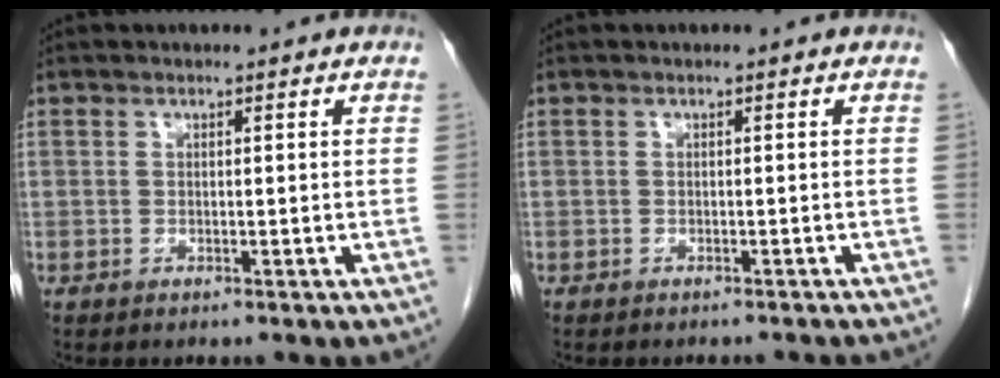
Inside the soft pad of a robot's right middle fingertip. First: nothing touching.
{"total": 4.1, "force": [-3.9, 0.7, 1.1], "torque": [-0.017, -0.010, -0.043]}